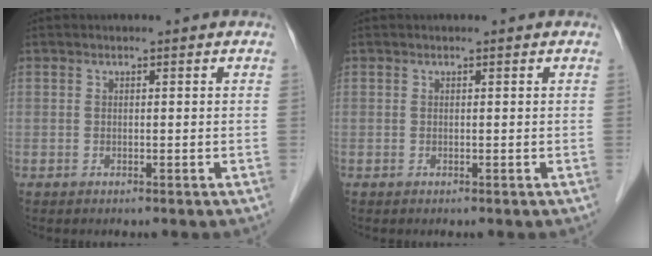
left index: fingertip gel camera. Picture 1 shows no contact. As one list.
[{"total": 0.0}]